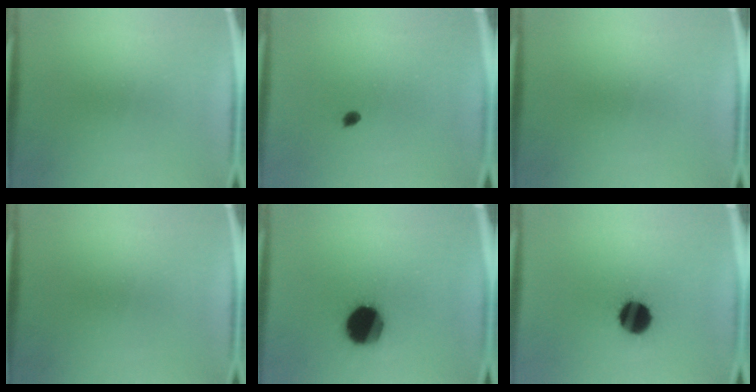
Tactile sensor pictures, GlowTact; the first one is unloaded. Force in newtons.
{"total": 1.1}
{"total": 0.0}
{"total": 0.0}
{"total": 16.6}
{"total": 10.9}